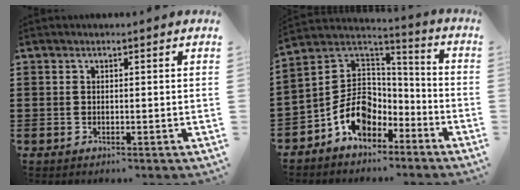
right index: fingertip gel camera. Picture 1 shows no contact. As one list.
[{"total": 9.9, "force": [-4.5, 7.4, 4.8], "torque": [-0.122, 0.014, -0.086]}]